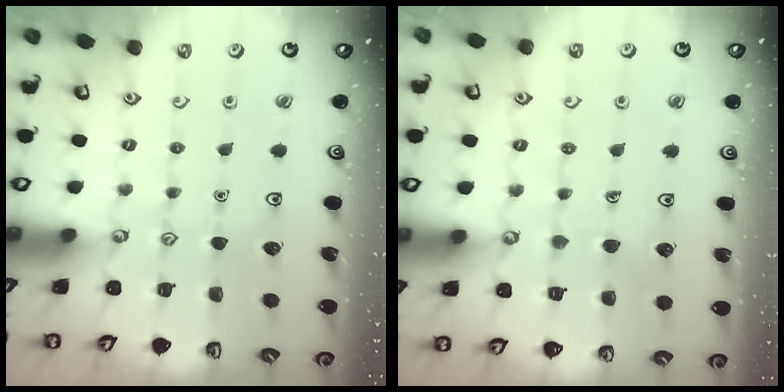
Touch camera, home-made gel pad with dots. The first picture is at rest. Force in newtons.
{"total": 3.7, "press": 3.7, "slide": 0.3}